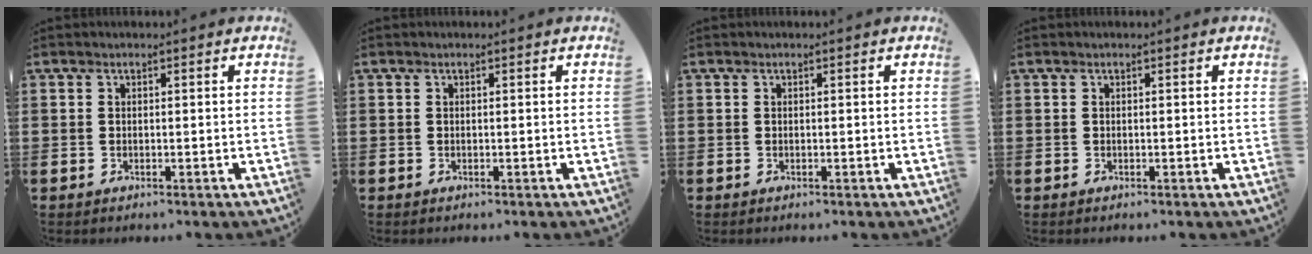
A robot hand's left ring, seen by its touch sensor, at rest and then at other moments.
{"total": 0.0}
{"total": 0.0}
{"total": 0.0}